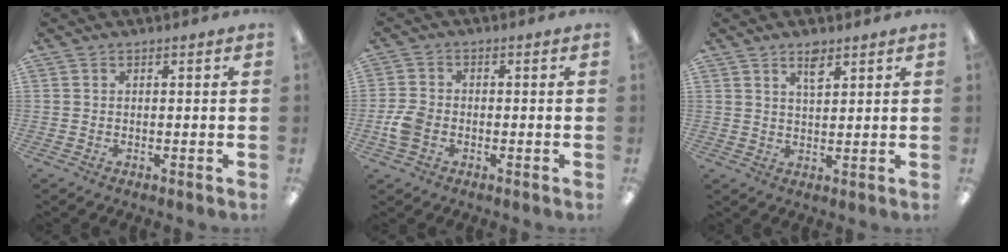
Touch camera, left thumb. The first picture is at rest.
{"total": 5.2, "force": [-1.8, 3.8, 3.1], "torque": [-0.064, 0.009, -0.032]}
{"total": 4.2, "force": [2.8, 1.6, 2.7], "torque": [-0.045, -0.005, 0.047]}